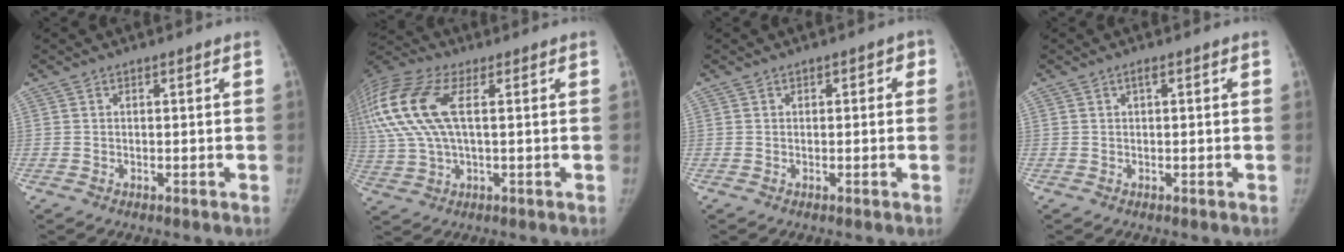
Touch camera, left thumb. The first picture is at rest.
{"total": 19.4, "force": [4.8, 9.3, 16.3], "torque": [-0.405, 0.021, 0.085]}
{"total": 1.9, "force": [0.4, 1.3, 1.3], "torque": [0.004, 0.005, -0.002]}
{"total": 0.9, "force": [0.4, 0.3, 0.8], "torque": [-0.013, 0.002, 0.003]}